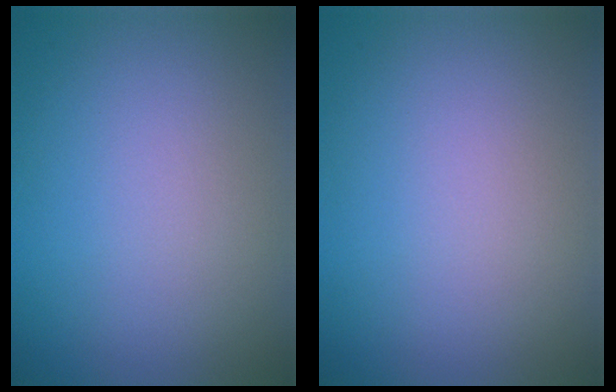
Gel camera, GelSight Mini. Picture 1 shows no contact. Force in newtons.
{"total": 0.0}